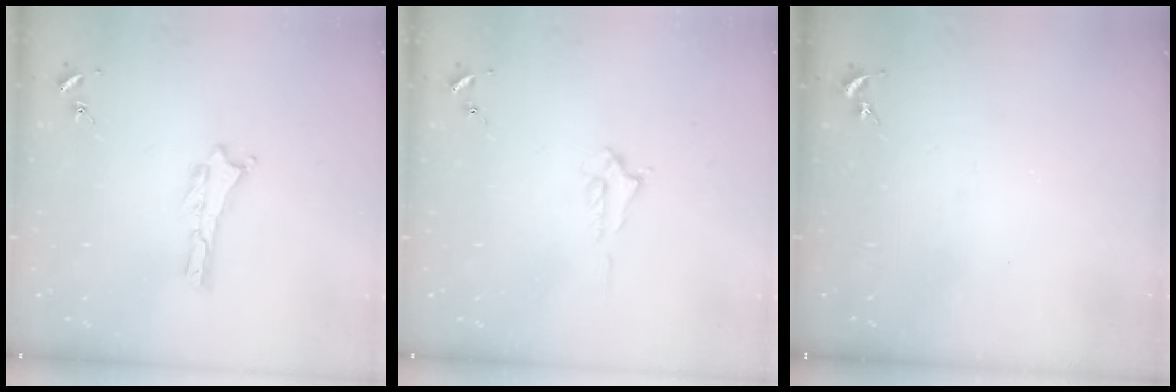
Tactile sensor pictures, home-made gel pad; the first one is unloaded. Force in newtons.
{"total": 0.7, "press": 0.6, "slide": 0.2}
{"total": 0.0}